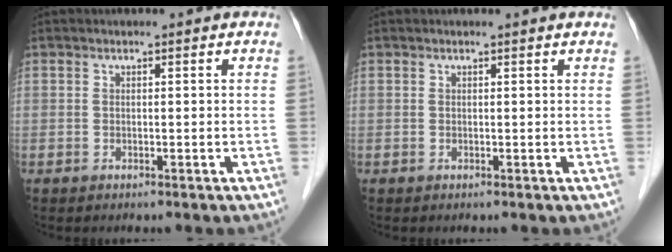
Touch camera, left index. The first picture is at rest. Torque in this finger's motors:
{"motor_torque": [0.09, -0.08, 0.00, 0.01]}